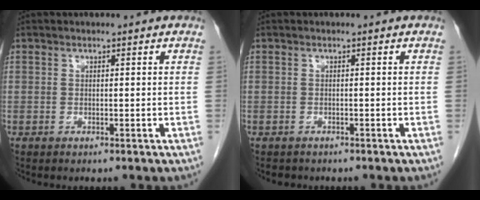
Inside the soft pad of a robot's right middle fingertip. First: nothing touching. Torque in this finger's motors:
{"motor_torque": [0.16, 0.00, 0.00, -0.01]}